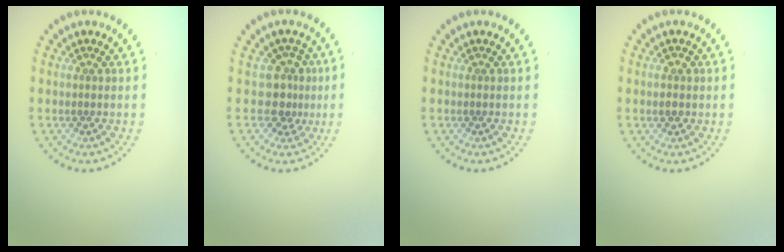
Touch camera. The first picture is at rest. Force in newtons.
{"total": 2.6, "press": 1.9, "slide": 1.8}
{"total": 0.0}
{"total": 1.5, "press": 1.5, "slide": 0.1}